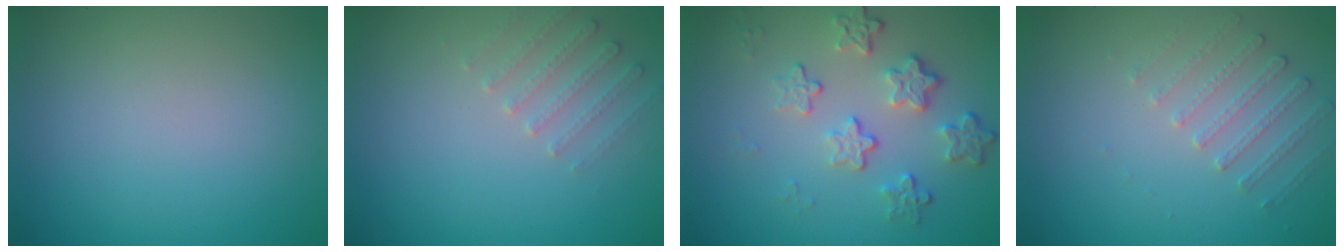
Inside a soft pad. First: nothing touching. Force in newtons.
{"total": 1.9, "press": 1.8, "slide": 0.6}
{"total": 4.4, "press": 3.1, "slide": 3.1}
{"total": 1.7, "press": 1.2, "slide": 1.2}